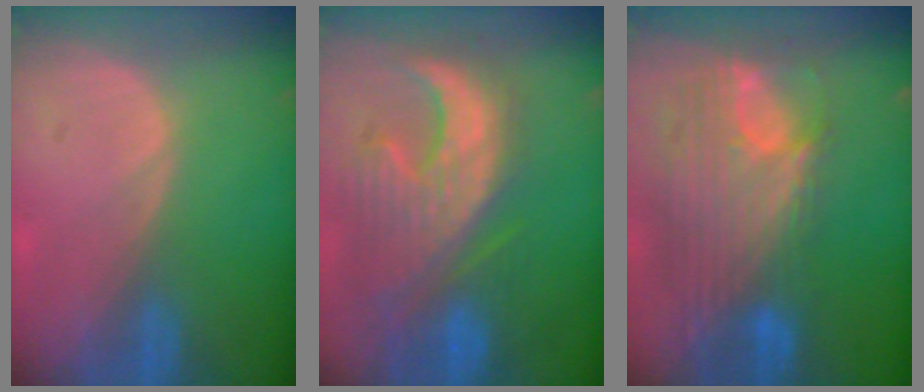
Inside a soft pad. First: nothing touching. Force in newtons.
{"total": 12.4, "press": 11.2, "slide": 5.4}
{"total": 12.2, "press": 10.3, "slide": 6.5}